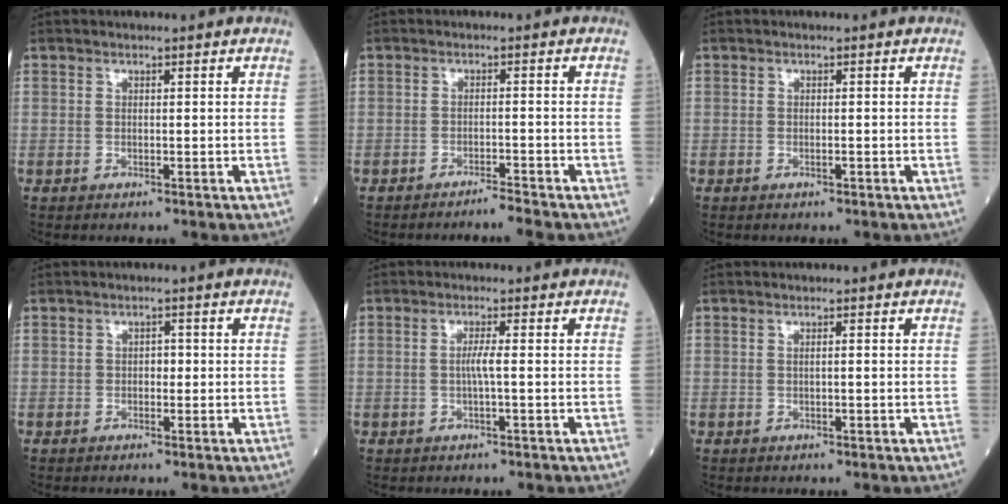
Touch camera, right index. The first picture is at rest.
{"total": 2.3, "force": [-2.2, -0.6, 0.4], "torque": [-0.005, -0.003, -0.036]}
{"total": 0.7, "force": [-0.3, 0.1, 0.7], "torque": [-0.015, -0.001, -0.004]}
{"total": 1.4, "force": [-0.1, 0.9, 1.1], "torque": [-0.011, 0.004, -0.003]}
{"total": 2.0, "force": [-0.2, -0.2, 2.0], "torque": [-0.040, 0.000, -0.005]}
{"total": 0.5, "force": [0.0, 0.1, 0.5], "torque": [-0.011, 0.001, 0.000]}